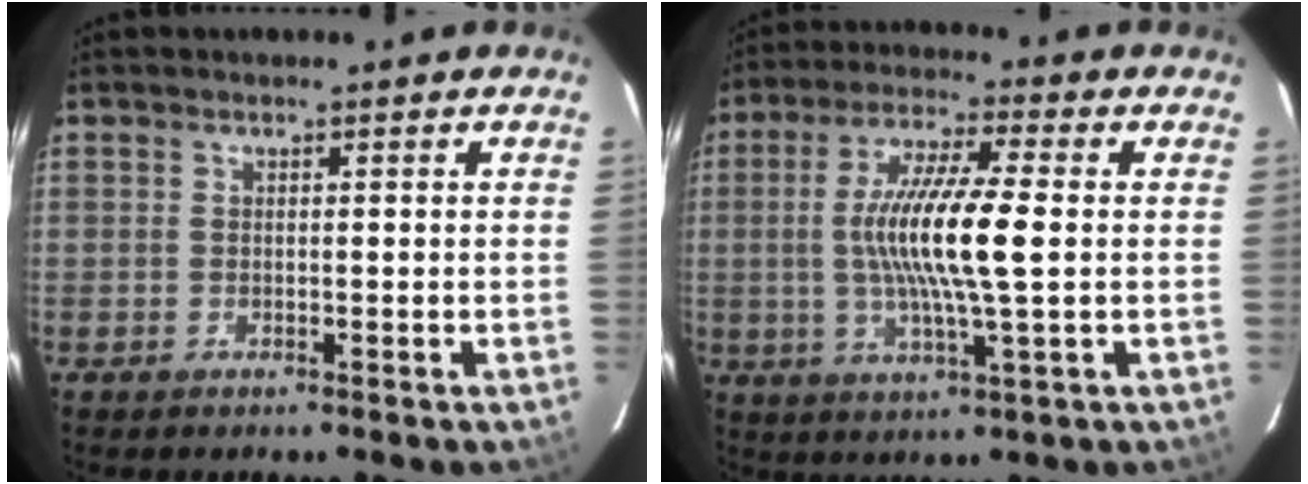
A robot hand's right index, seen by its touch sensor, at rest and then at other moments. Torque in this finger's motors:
{"motor_torque": [1.87, -0.23, 1.04, 0.21]}